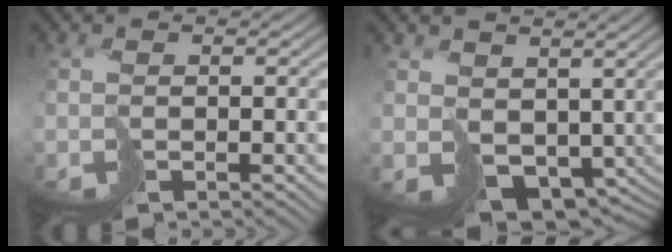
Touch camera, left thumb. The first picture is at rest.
{"total": 8.0, "force": [1.2, 5.9, 5.2], "torque": [-0.121, -0.035, 0.040]}